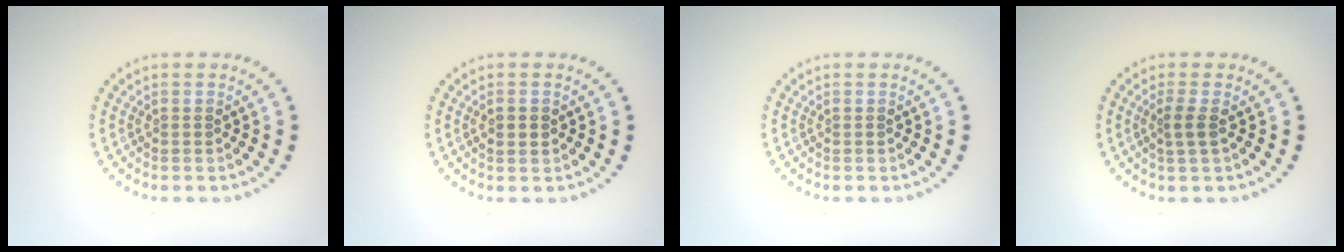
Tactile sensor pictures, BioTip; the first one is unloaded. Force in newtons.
{"total": 1.0, "press": 1.0, "slide": 0.1}
{"total": 0.0}
{"total": 1.5, "press": 1.2, "slide": 0.9}